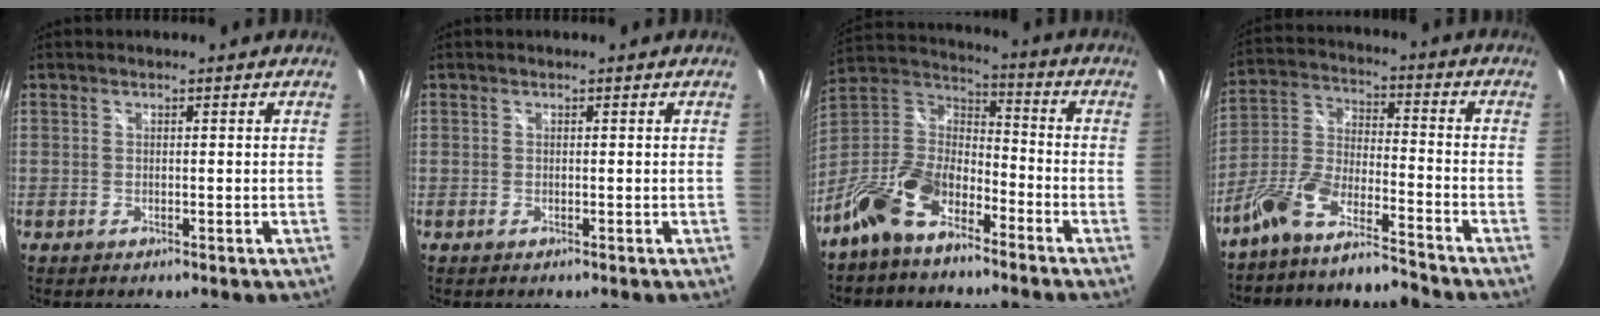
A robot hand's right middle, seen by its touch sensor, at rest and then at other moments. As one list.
[{"total": 0.0}, {"total": 15.6, "force": [-9.9, 7.7, 9.3], "torque": [-0.199, 0.008, -0.193]}, {"total": 10.8, "force": [-9.6, 1.5, 4.7], "torque": [-0.111, 0.009, -0.186]}]